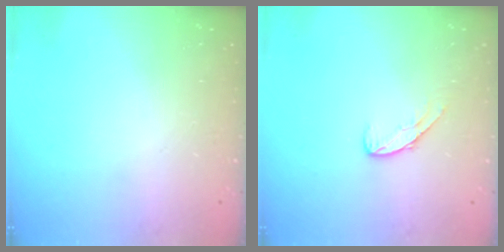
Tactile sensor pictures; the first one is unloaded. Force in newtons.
{"total": 6.3, "press": 6.3, "slide": 0.6}